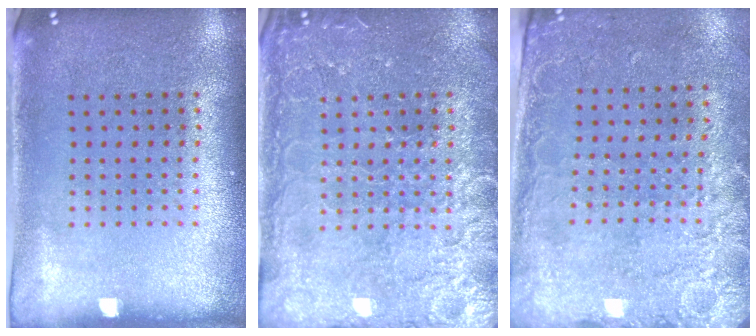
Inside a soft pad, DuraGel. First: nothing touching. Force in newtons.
{"total": 3.7, "press": 3.7, "slide": 0.5}
{"total": 2.6, "press": 2.1, "slide": 1.4}